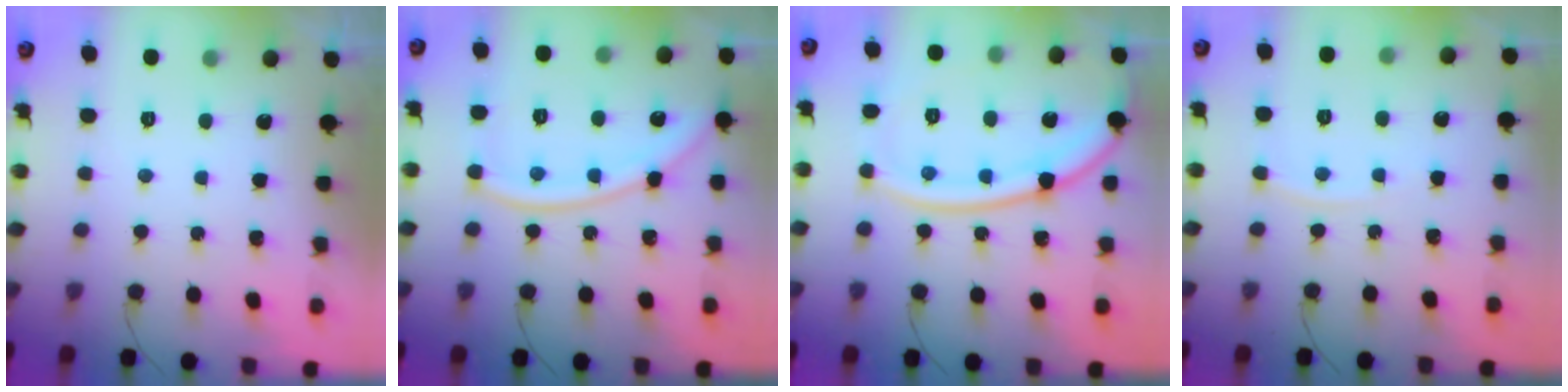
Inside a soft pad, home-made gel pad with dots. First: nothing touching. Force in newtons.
{"total": 12.3, "press": 12.2, "slide": 1.6}
{"total": 17.1, "press": 17.0, "slide": 2.0}
{"total": 4.4, "press": 4.3, "slide": 0.5}